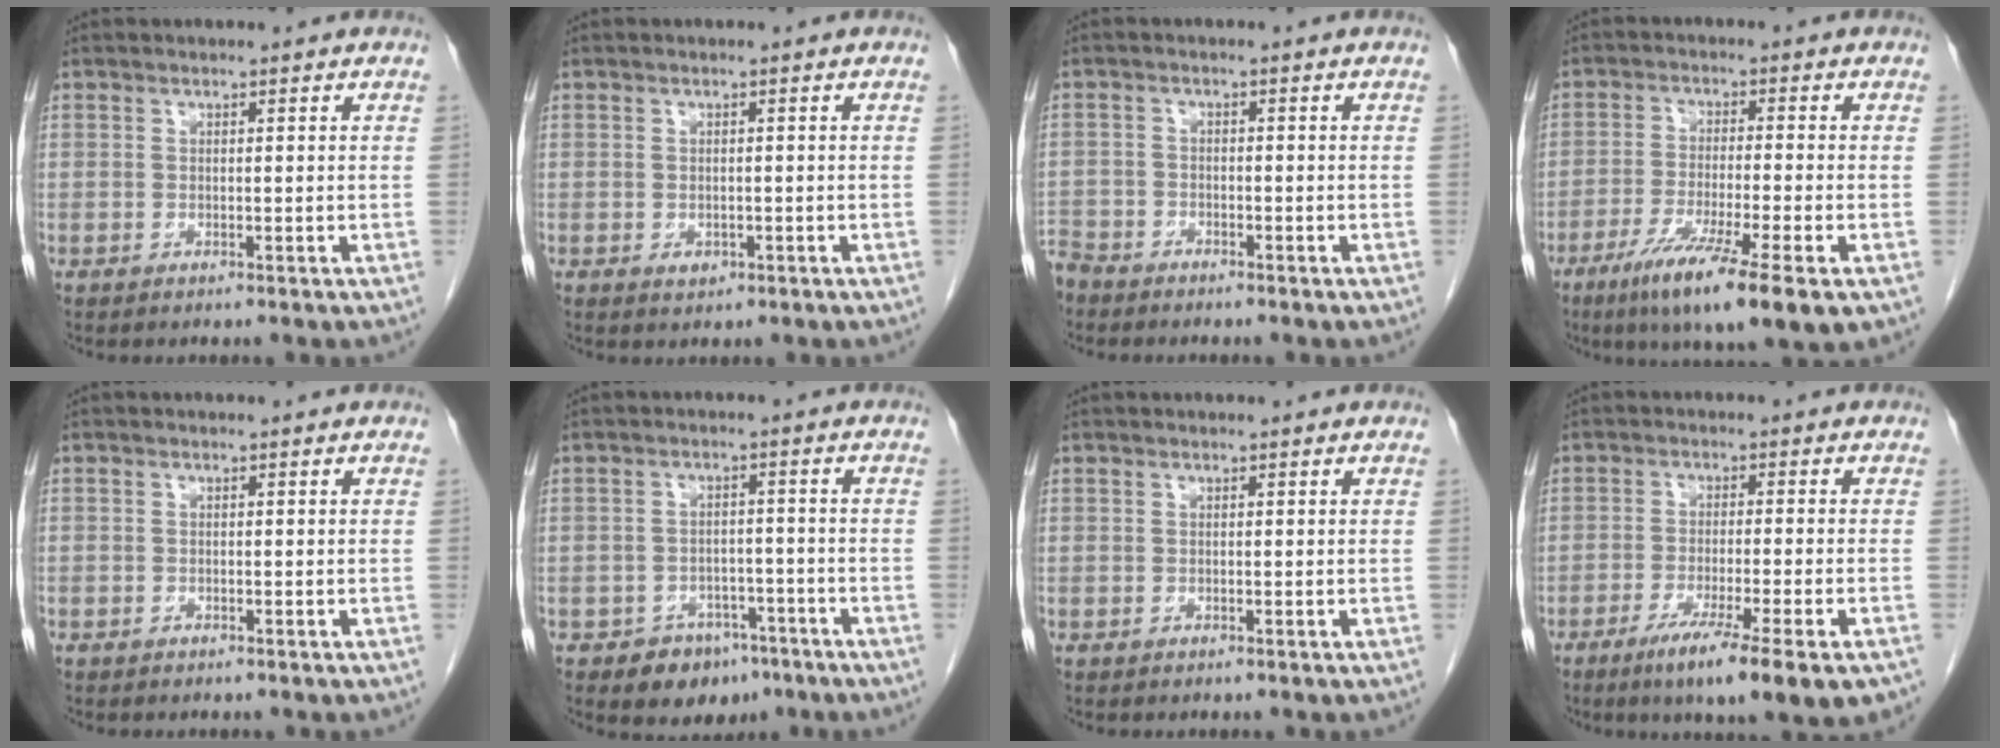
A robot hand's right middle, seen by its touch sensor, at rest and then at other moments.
{"total": 1.4, "force": [-0.5, 1.0, 0.8], "torque": [-0.011, 0.001, -0.001]}
{"total": 4.8, "force": [-4.4, 1.8, 0.4], "torque": [-0.010, -0.006, -0.087]}
{"total": 12.5, "force": [-6.9, 0.5, 10.4], "torque": [-0.169, -0.034, -0.114]}
{"total": 0.7, "force": [-0.5, 0.5, 0.0], "torque": [-0.006, 0.004, -0.012]}
{"total": 6.6, "force": [-4.5, 4.4, 2.2], "torque": [-0.024, 0.009, -0.059]}
{"total": 0.0}
{"total": 12.5, "force": [-8.0, 0.4, 9.7], "torque": [-0.124, -0.027, -0.118]}